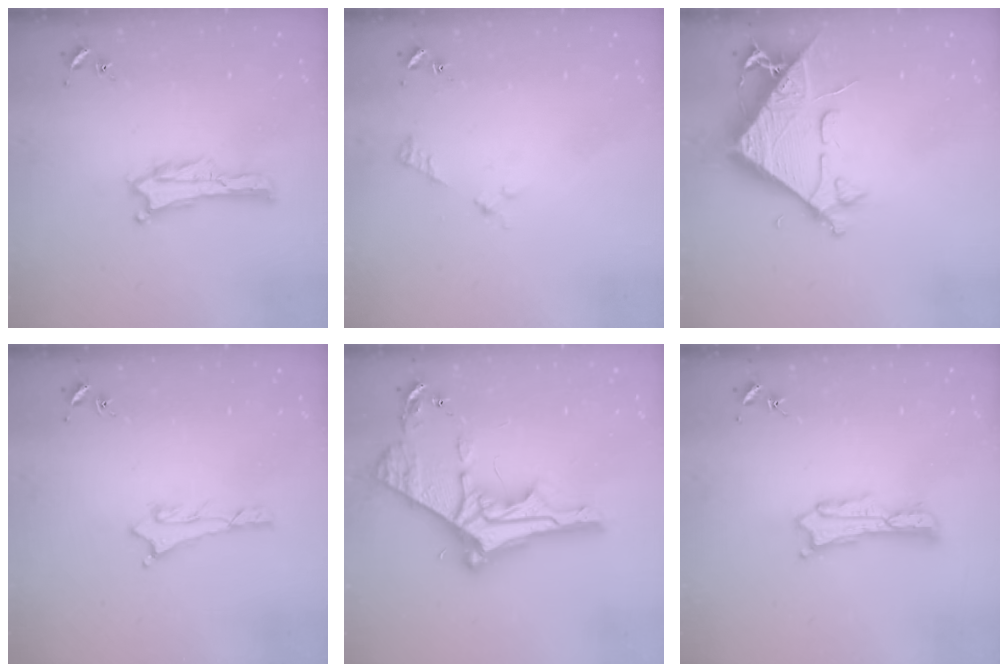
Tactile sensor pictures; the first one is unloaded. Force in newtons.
{"total": 2.5, "press": 2.5, "slide": 0.3}
{"total": 8.7, "press": 8.6, "slide": 1.1}
{"total": 0.9, "press": 0.8, "slide": 0.1}
{"total": 11.8, "press": 11.7, "slide": 1.2}
{"total": 1.8, "press": 1.8, "slide": 0.3}